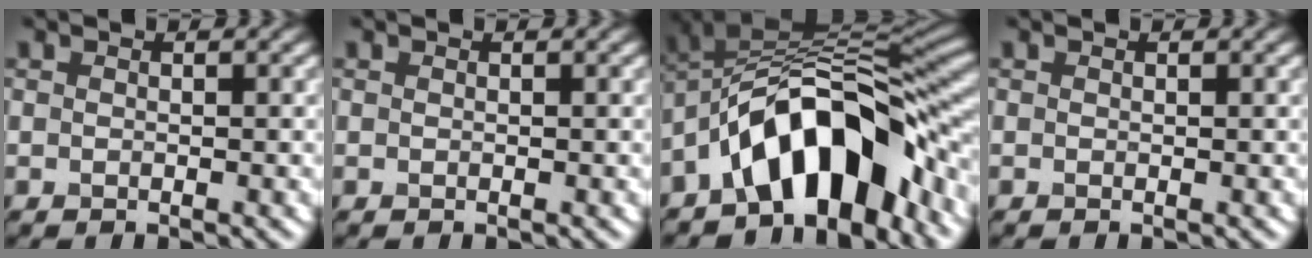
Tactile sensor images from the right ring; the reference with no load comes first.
{"total": 0.0}
{"total": 11.9, "force": [-5.4, 5.5, 9.0], "torque": [-0.117, 0.025, -0.102]}
{"total": 0.0}